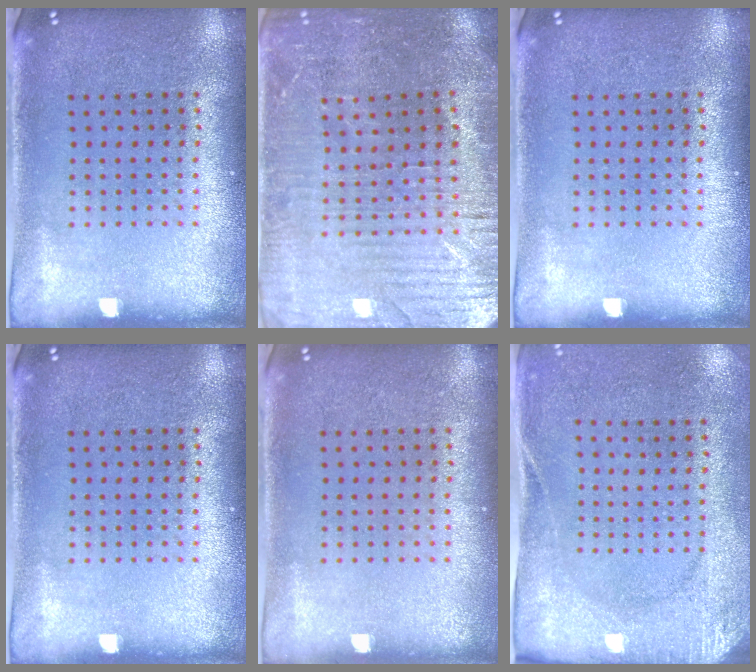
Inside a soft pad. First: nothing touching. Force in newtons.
{"total": 2.7, "press": 2.6, "slide": 0.6}
{"total": 0.0}
{"total": 0.0}
{"total": 0.0}
{"total": 2.6, "press": 2.0, "slide": 1.6}